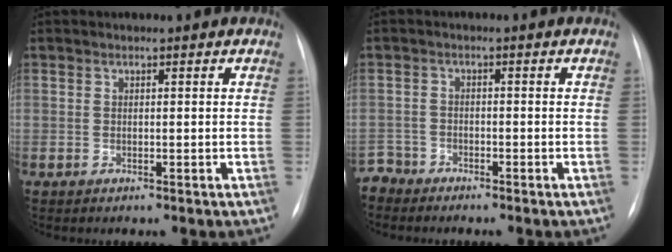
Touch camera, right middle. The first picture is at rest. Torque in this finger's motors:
{"motor_torque": [-0.12, -0.15, -0.02, -0.02]}